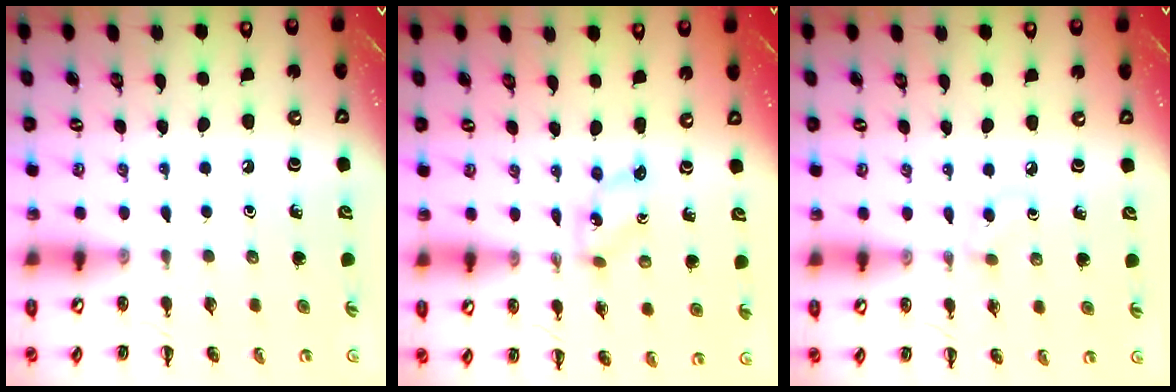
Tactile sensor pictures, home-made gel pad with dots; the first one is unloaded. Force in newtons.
{"total": 1.1, "press": 1.1, "slide": 0.1}
{"total": 2.7, "press": 2.5, "slide": 0.9}